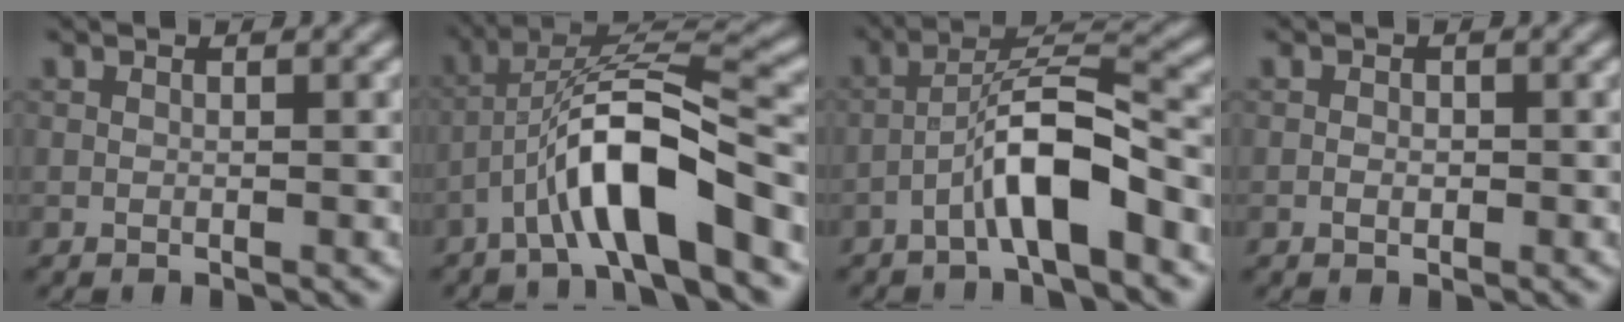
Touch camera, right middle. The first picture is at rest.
{"total": 8.7, "force": [-4.1, 2.0, 7.4], "torque": [-0.130, 0.020, -0.072]}
{"total": 6.2, "force": [-3.1, 1.3, 5.2], "torque": [-0.096, 0.023, -0.057]}
{"total": 0.8, "force": [-0.2, 0.6, 0.5], "torque": [-0.008, 0.000, -0.005]}